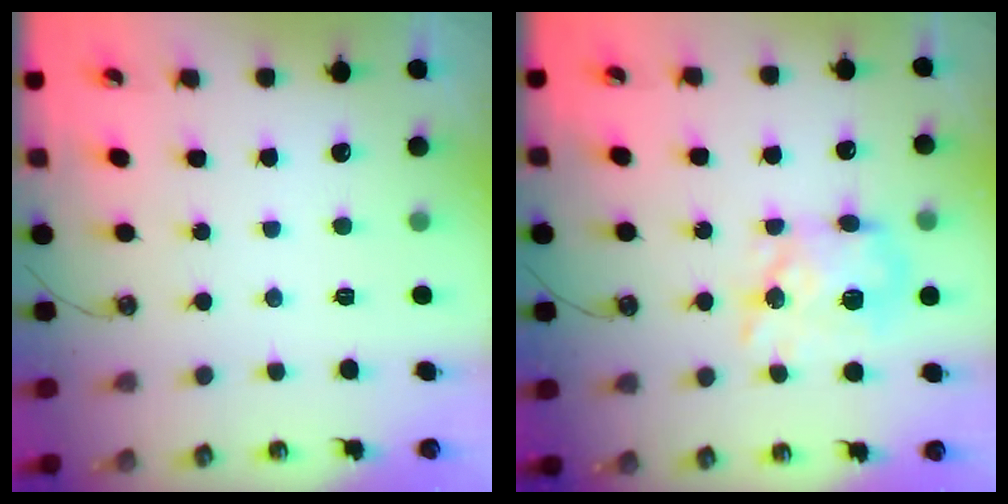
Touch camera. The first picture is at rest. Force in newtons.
{"total": 12.2, "press": 12.1, "slide": 1.0}